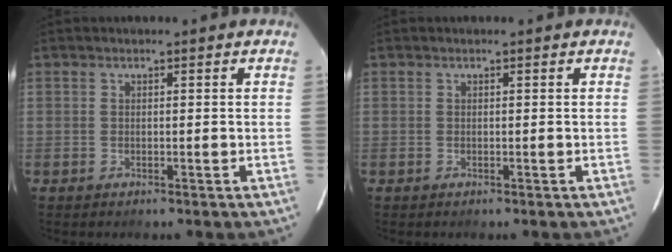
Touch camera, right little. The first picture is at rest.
{"total": 0.0}